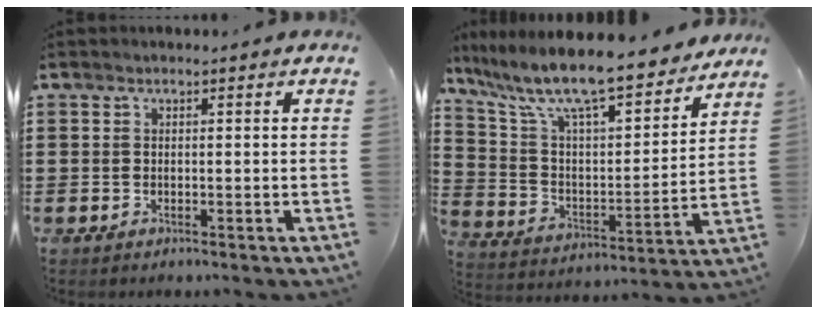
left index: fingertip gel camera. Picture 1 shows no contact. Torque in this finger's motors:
{"motor_torque": [2.14, 0.00, 1.05, 0.16]}